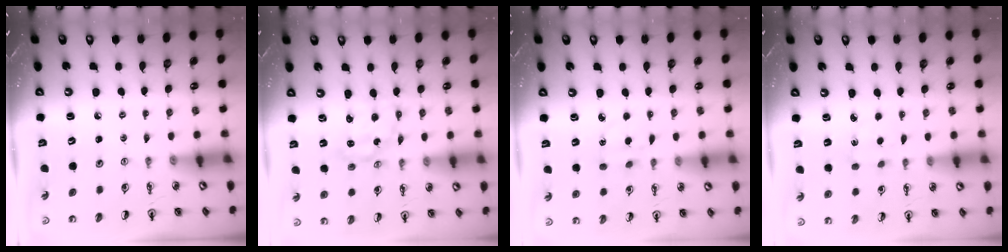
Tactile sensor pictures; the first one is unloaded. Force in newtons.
{"total": 2.7, "press": 2.7, "slide": 0.3}
{"total": 2.6, "press": 2.6, "slide": 0.5}
{"total": 1.7, "press": 1.6, "slide": 0.4}